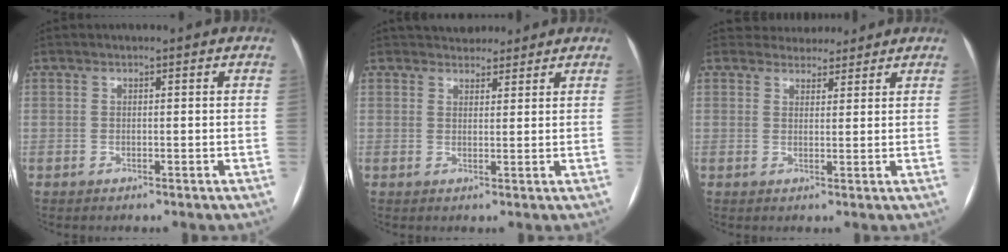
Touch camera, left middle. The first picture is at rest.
{"total": 5.7, "force": [5.1, 2.3, 1.1], "torque": [-0.003, 0.015, 0.071]}
{"total": 4.7, "force": [4.4, 1.8, 0.0], "torque": [0.007, 0.010, 0.058]}